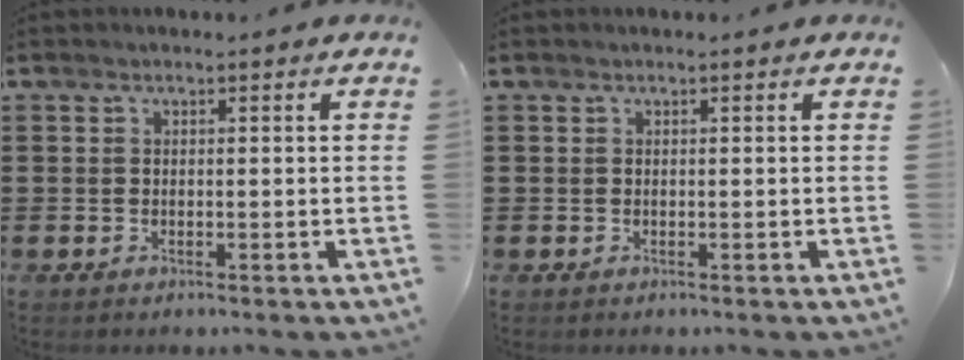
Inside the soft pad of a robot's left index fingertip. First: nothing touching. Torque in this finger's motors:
{"motor_torque": [0.00, 0.00, 0.00, 0.00]}